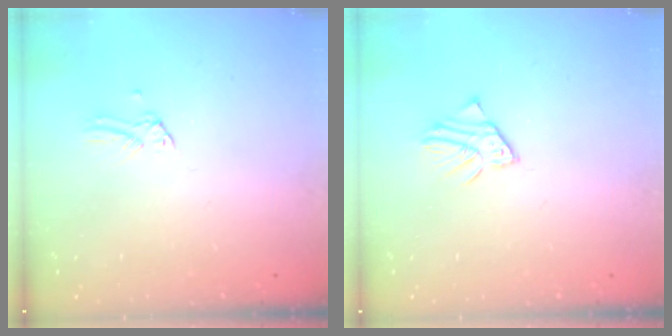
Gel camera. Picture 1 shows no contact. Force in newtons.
{"total": 2.8, "press": 2.8, "slide": 0.3}